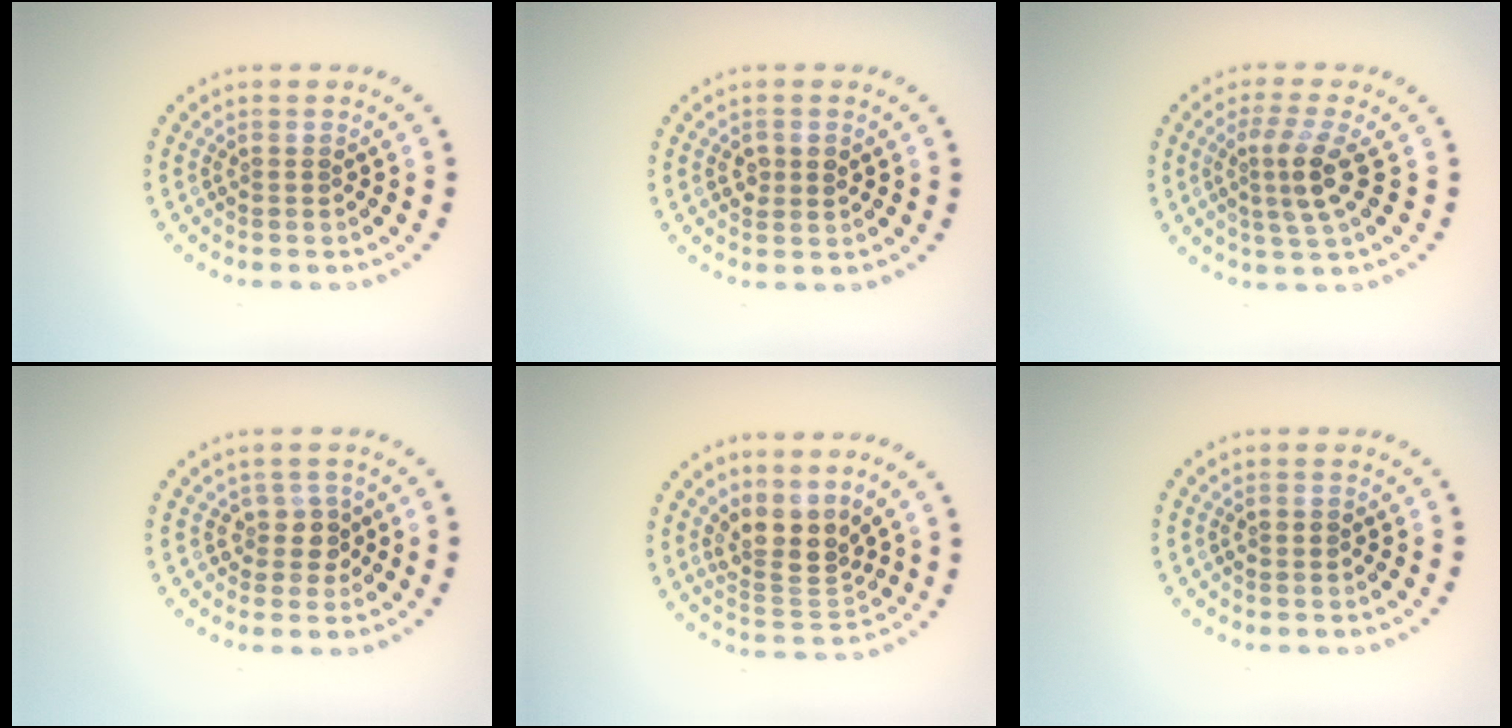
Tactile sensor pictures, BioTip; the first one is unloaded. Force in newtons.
{"total": 1.5, "press": 1.5, "slide": 0.0}
{"total": 3.4, "press": 2.8, "slide": 1.9}
{"total": 1.9, "press": 1.6, "slide": 1.2}
{"total": 3.8, "press": 3.0, "slide": 2.4}
{"total": 1.0, "press": 1.0, "slide": 0.0}